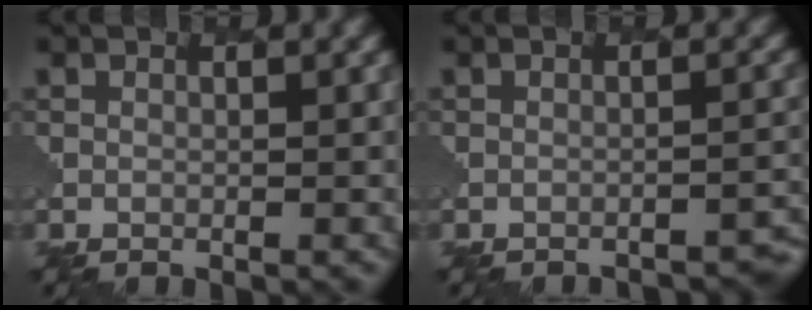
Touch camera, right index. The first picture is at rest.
{"total": 3.5, "force": [-3.3, 0.6, 1.1], "torque": [-0.007, 0.020, -0.037]}